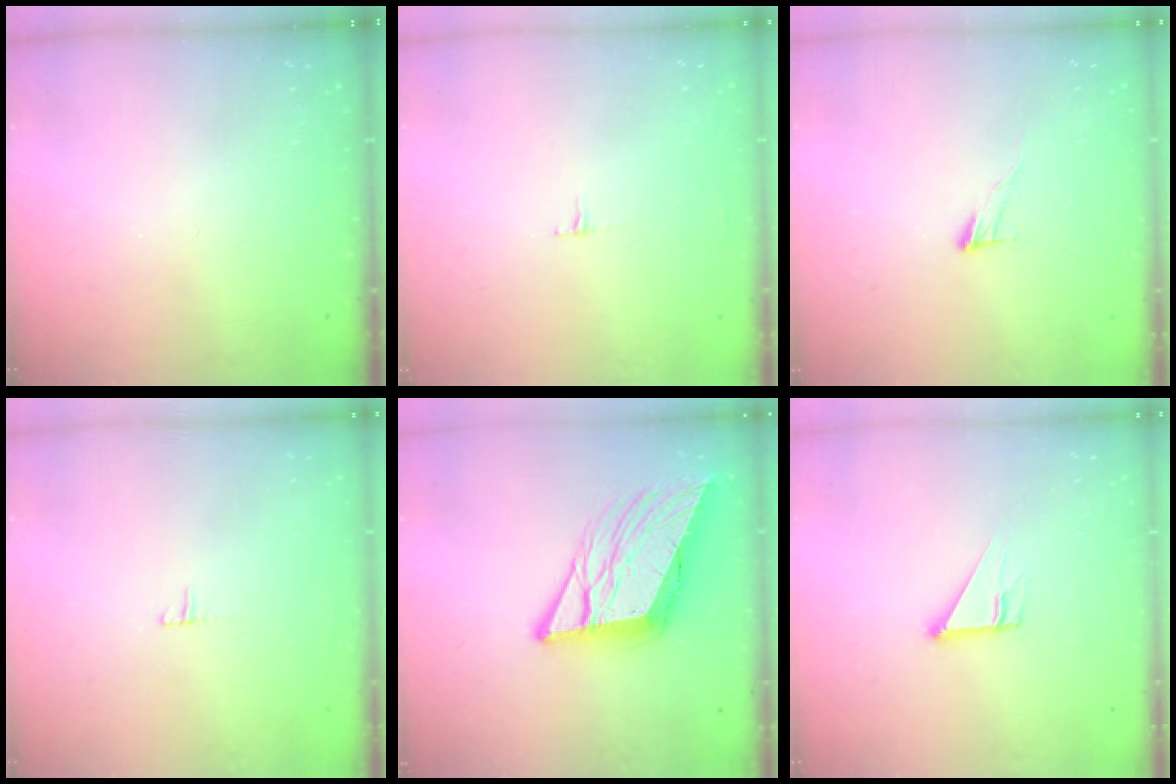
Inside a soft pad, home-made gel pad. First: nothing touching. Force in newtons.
{"total": 3.3, "press": 3.3, "slide": 0.4}
{"total": 5.6, "press": 5.6, "slide": 0.2}
{"total": 3.6, "press": 3.5, "slide": 0.3}
{"total": 15.3, "press": 15.1, "slide": 2.7}
{"total": 4.3, "press": 4.3, "slide": 0.4}